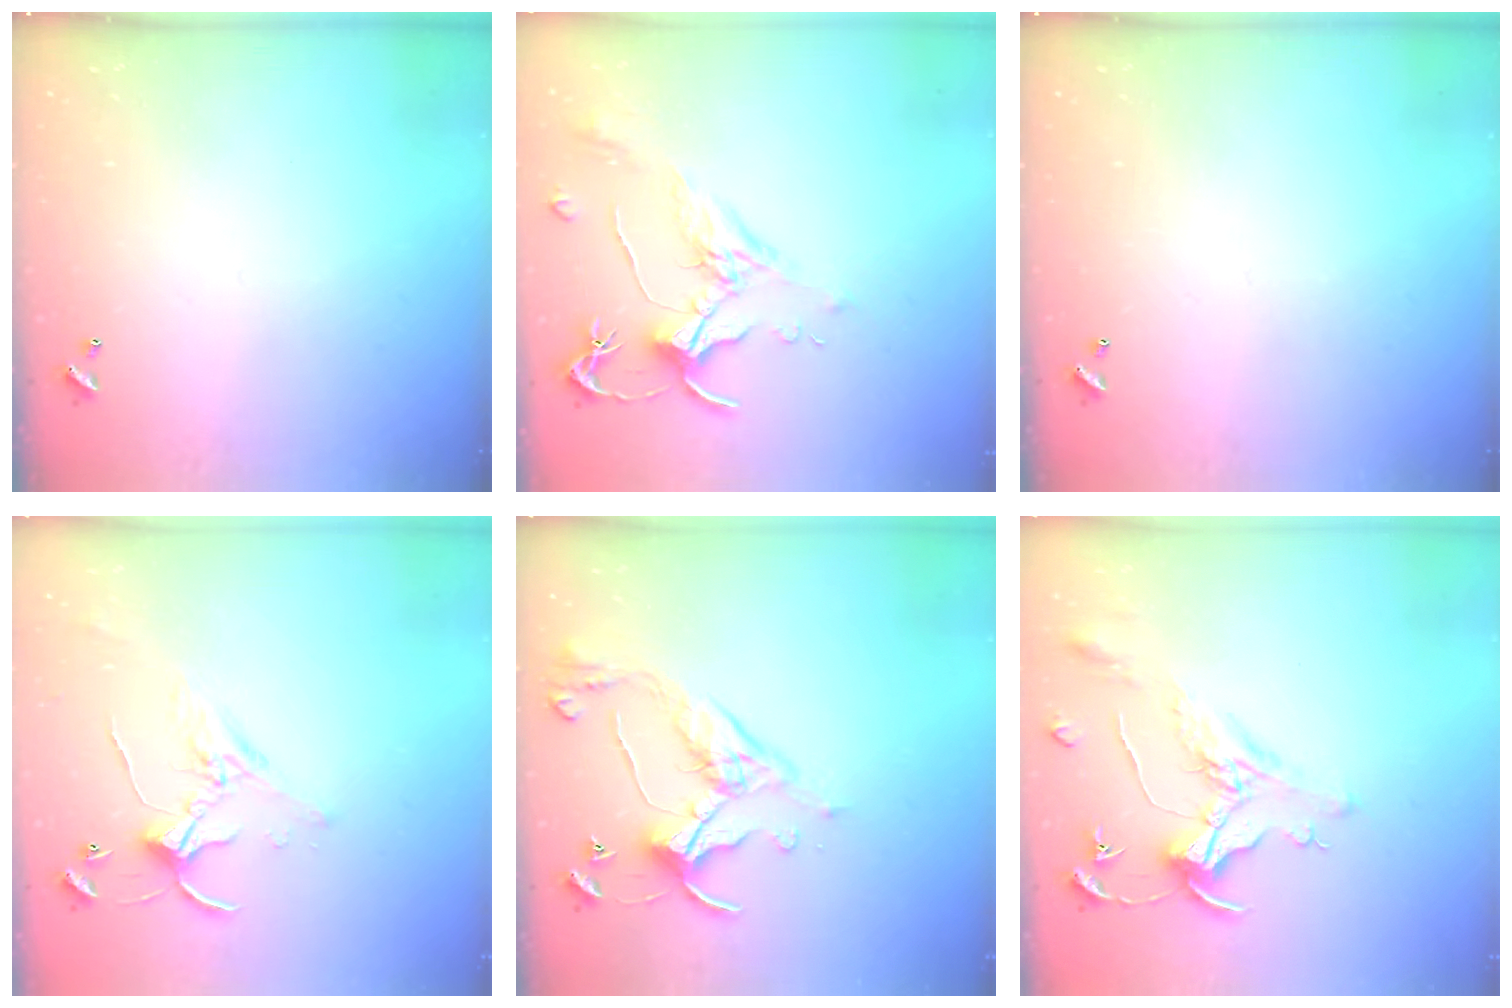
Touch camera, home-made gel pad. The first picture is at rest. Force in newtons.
{"total": 1.9, "press": 1.9, "slide": 0.6}
{"total": 0.0}
{"total": 1.9, "press": 1.9, "slide": 0.6}
{"total": 6.1, "press": 6.1, "slide": 0.5}
{"total": 1.5, "press": 1.3, "slide": 0.7}